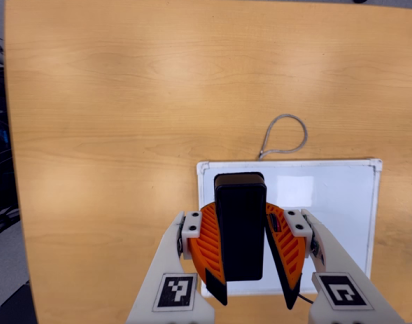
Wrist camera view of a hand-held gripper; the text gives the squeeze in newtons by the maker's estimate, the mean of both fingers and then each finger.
{"total": 8.1, "left": 8.3, "right": 7.8}